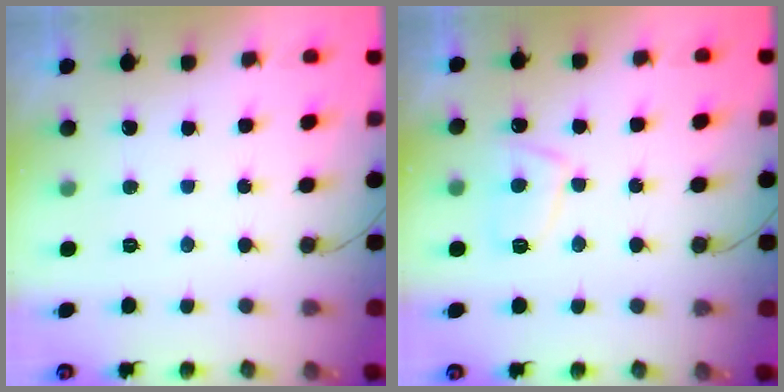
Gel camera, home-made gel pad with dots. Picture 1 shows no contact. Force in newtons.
{"total": 6.7, "press": 6.6, "slide": 1.1}